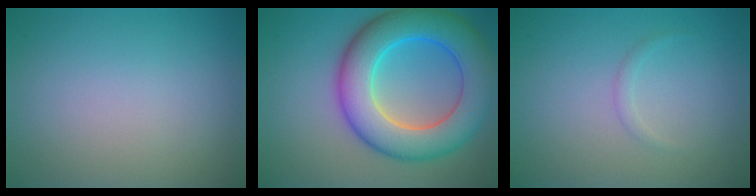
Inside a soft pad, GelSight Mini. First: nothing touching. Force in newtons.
{"total": 10.1, "press": 10.1, "slide": 0.3}
{"total": 0.7, "press": 0.7, "slide": 0.0}